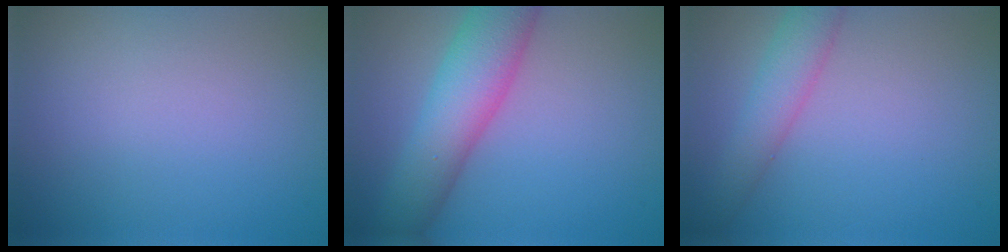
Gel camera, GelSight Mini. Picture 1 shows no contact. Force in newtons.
{"total": 6.9, "press": 6.9, "slide": 0.2}
{"total": 3.5, "press": 3.5, "slide": 0.1}